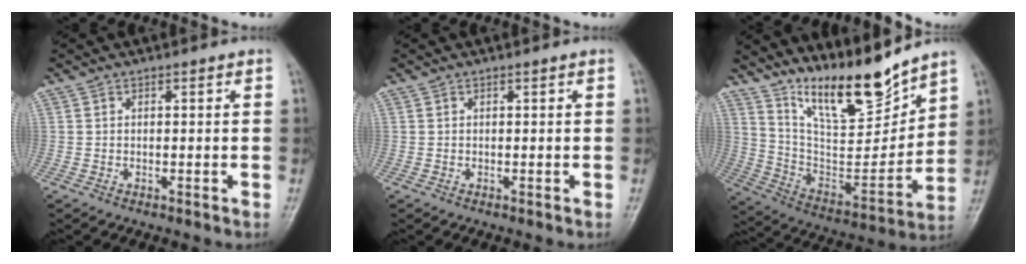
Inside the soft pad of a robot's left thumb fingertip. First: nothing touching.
{"total": 0.0}
{"total": 16.6, "force": [13.7, 3.7, 8.7], "torque": [-0.105, -0.094, 0.256]}